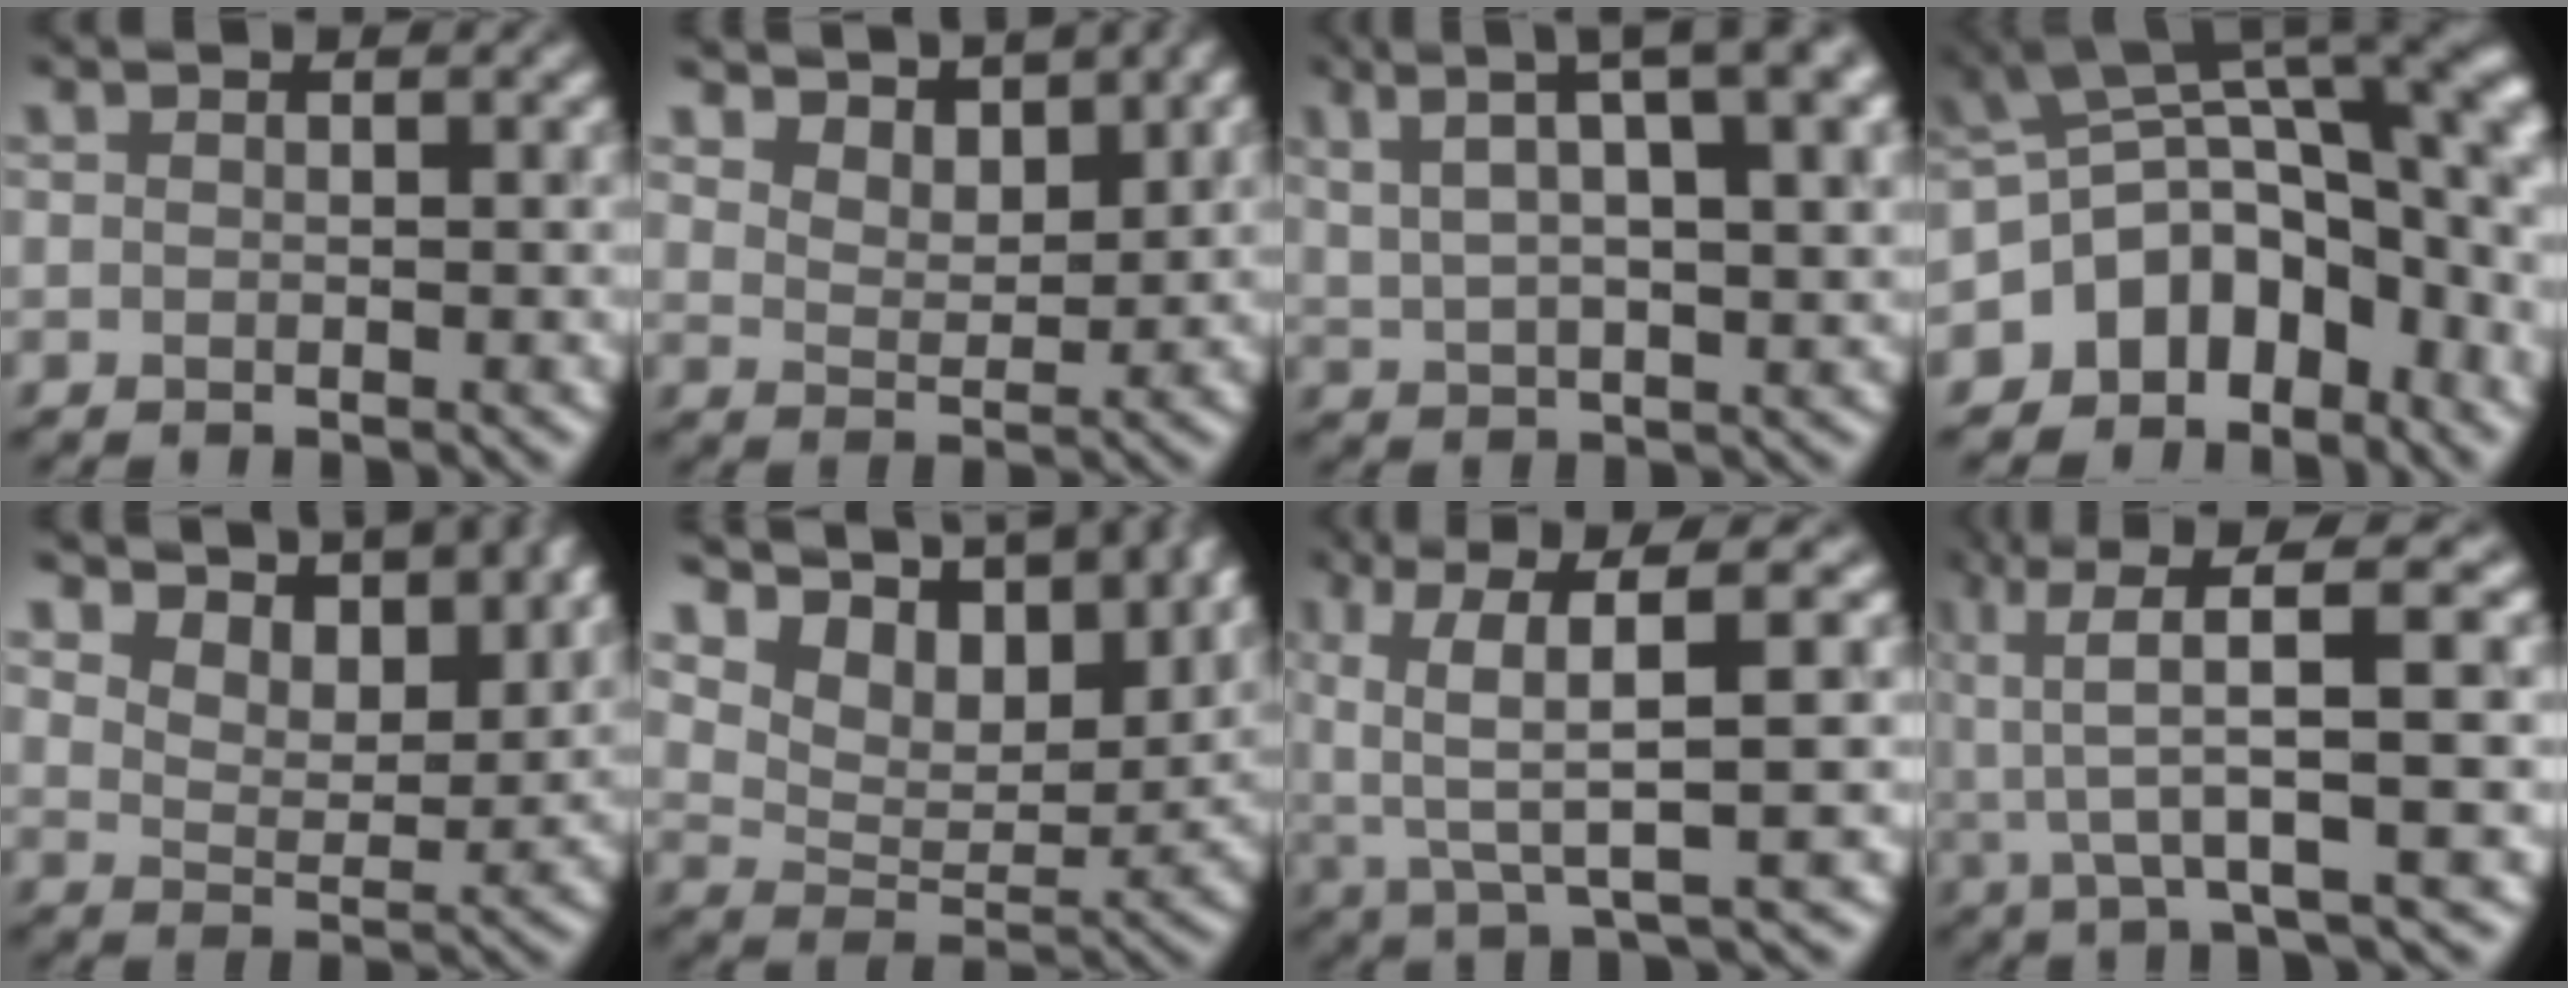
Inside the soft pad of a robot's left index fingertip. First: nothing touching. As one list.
[{"total": 4.8, "force": [4.5, 0.9, 1.3], "torque": [-0.051, -0.003, 0.095]}, {"total": 8.7, "force": [5.2, 1.8, 6.8], "torque": [-0.146, 0.006, 0.126]}, {"total": 8.7, "force": [-5.6, 5.0, 4.4], "torque": [-0.069, -0.010, -0.069]}, {"total": 6.4, "force": [6.0, 1.1, 1.9], "torque": [-0.059, -0.014, 0.115]}, {"total": 8.6, "force": [7.6, 2.6, 3.0], "torque": [-0.111, -0.018, 0.159]}, {"total": 5.1, "force": [1.0, 0.1, 5.0], "torque": [-0.122, -0.007, 0.058]}, {"total": 5.8, "force": [1.2, -0.1, 5.6], "torque": [-0.120, 0.008, 0.060]}]